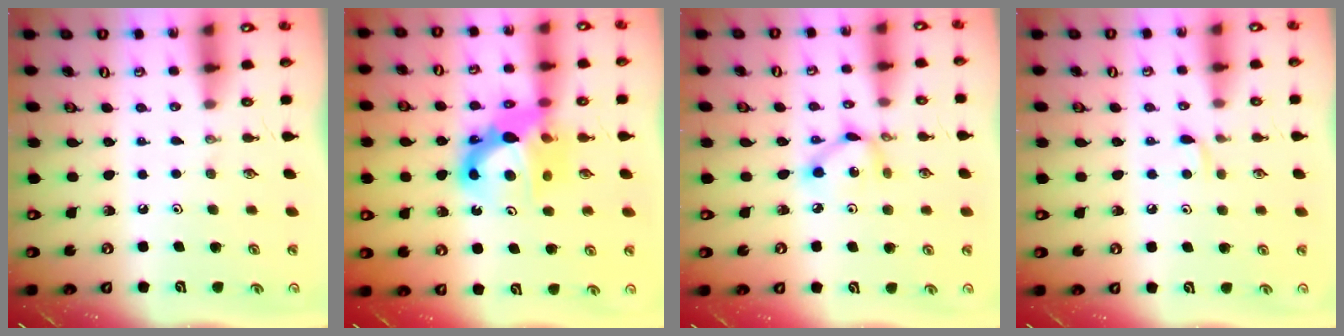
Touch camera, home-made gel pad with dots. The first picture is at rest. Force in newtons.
{"total": 12.0, "press": 11.9, "slide": 1.0}
{"total": 6.2, "press": 6.2, "slide": 0.2}
{"total": 4.1, "press": 4.1, "slide": 0.6}